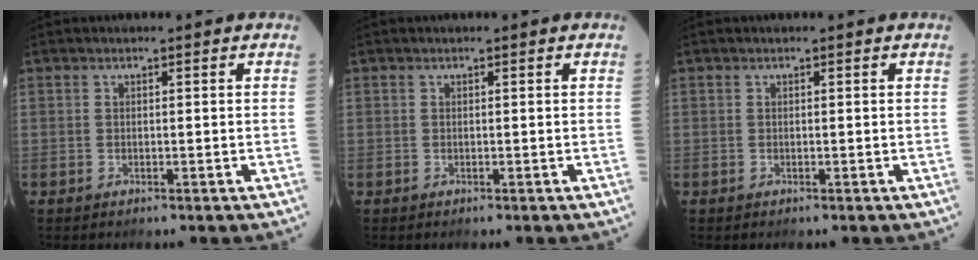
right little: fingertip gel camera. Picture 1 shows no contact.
{"total": 0.0}
{"total": 0.0}